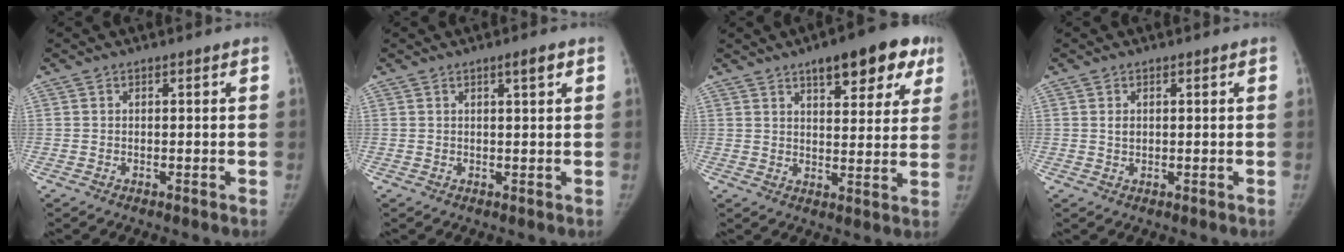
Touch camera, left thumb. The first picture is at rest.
{"total": 2.2, "force": [1.1, 0.2, 1.9], "torque": [-0.025, -0.004, 0.018]}
{"total": 14.4, "force": [8.3, 5.9, 10.1], "torque": [-0.079, -0.023, 0.107]}
{"total": 1.4, "force": [0.4, 1.0, 0.8], "torque": [-0.007, -0.003, 0.010]}